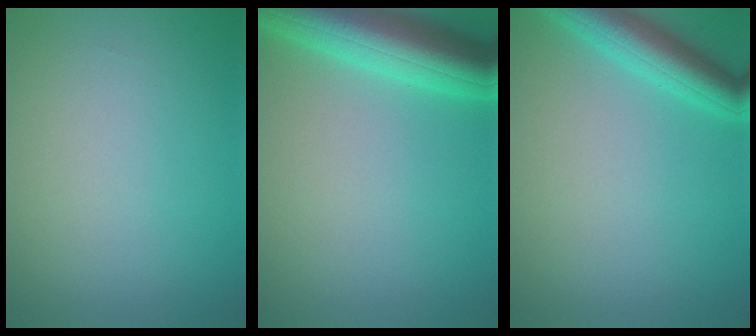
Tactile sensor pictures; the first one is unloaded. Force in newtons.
{"total": 7.9, "press": 7.9, "slide": 0.4}
{"total": 4.4, "press": 4.4, "slide": 0.3}